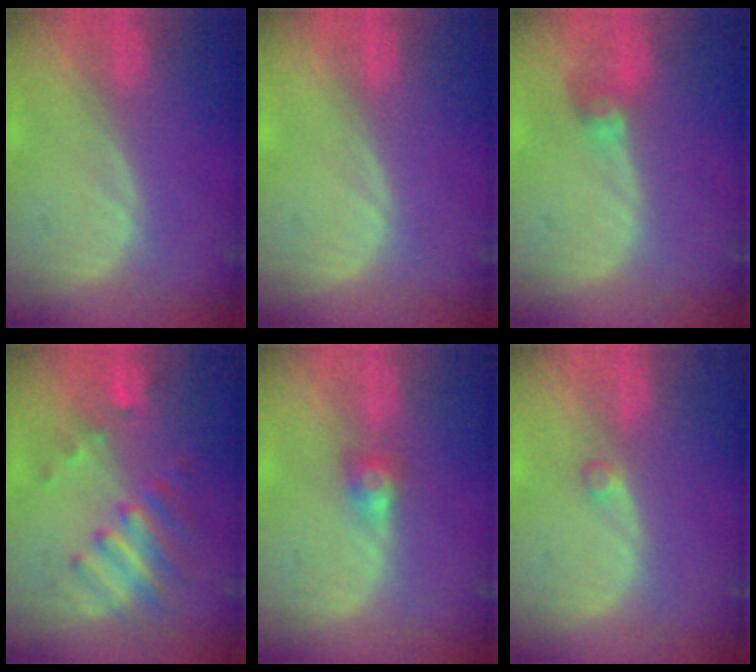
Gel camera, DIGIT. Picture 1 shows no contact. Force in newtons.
{"total": 0.0}
{"total": 2.7, "press": 2.7, "slide": 0.1}
{"total": 7.6, "press": 6.8, "slide": 3.4}
{"total": 2.7, "press": 2.5, "slide": 1.0}
{"total": 1.0, "press": 1.0, "slide": 0.2}